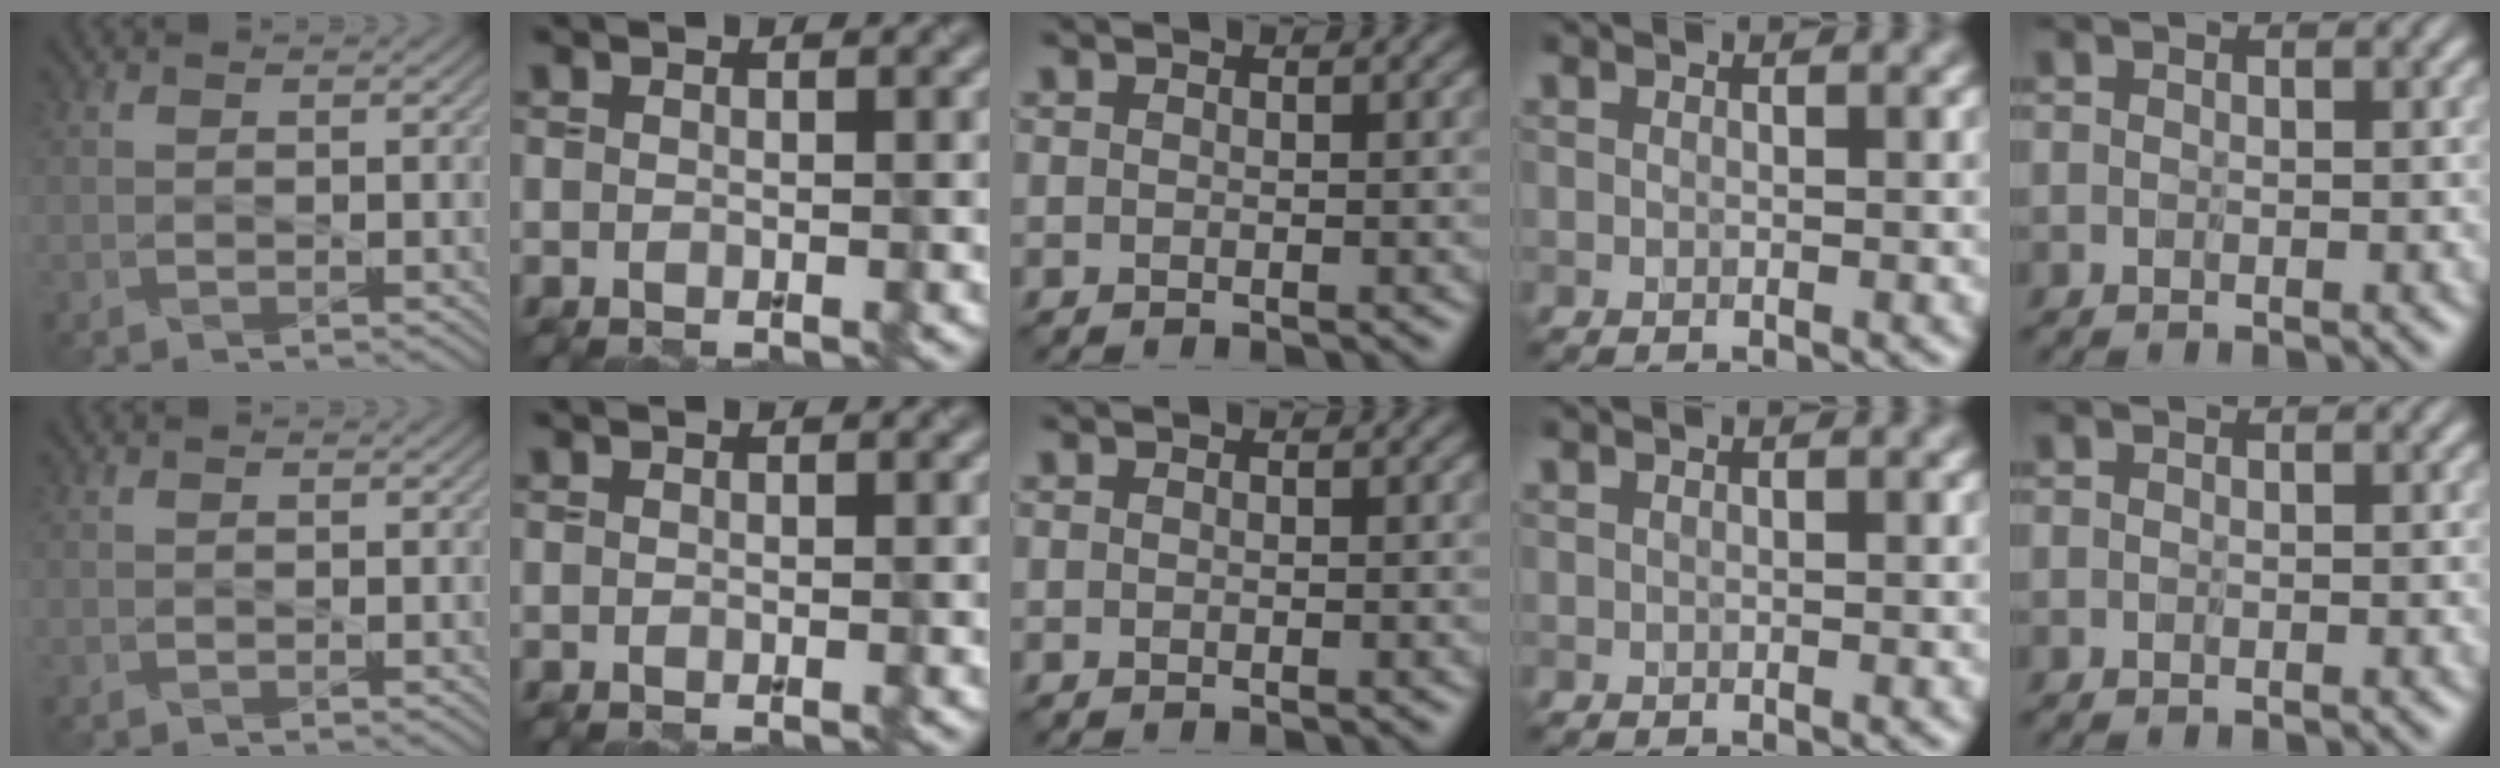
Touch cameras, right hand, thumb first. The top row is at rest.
{}